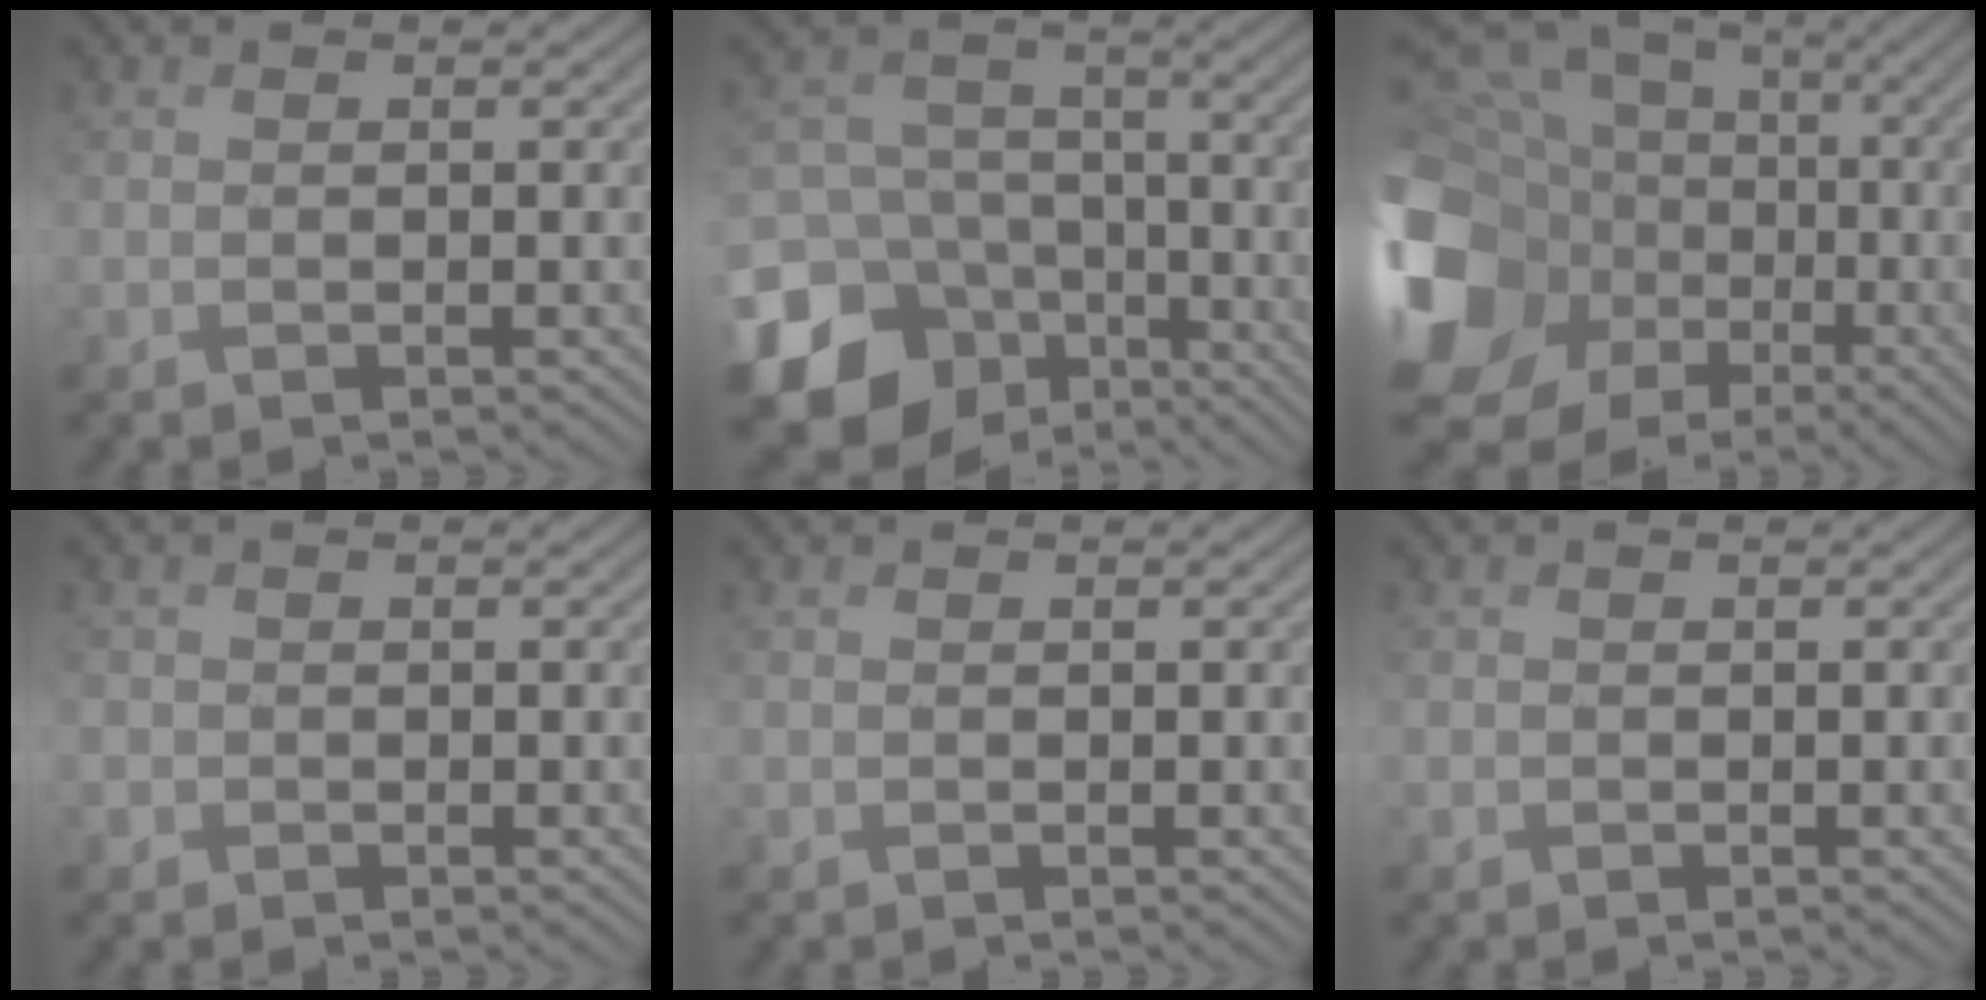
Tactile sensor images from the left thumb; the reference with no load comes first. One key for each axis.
{"total": 16.4, "fx": -8.1, "fy": 13.1, "fz": 5.7, "tx": -0.191, "ty": -0.045, "tz": -0.131}
{"total": 21.1, "fx": -3.1, "fy": 18.3, "fz": 10.0, "tx": -0.258, "ty": -0.006, "tz": -0.056}
{"total": 1.4, "fx": -0.5, "fy": 1.3, "fz": 0.1, "tx": 0.000, "ty": -0.005, "tz": -0.016}
{"total": 0.0}
{"total": 0.8, "fx": -0.4, "fy": 0.7, "fz": 0.1, "tx": 0.000, "ty": -0.005, "tz": -0.011}